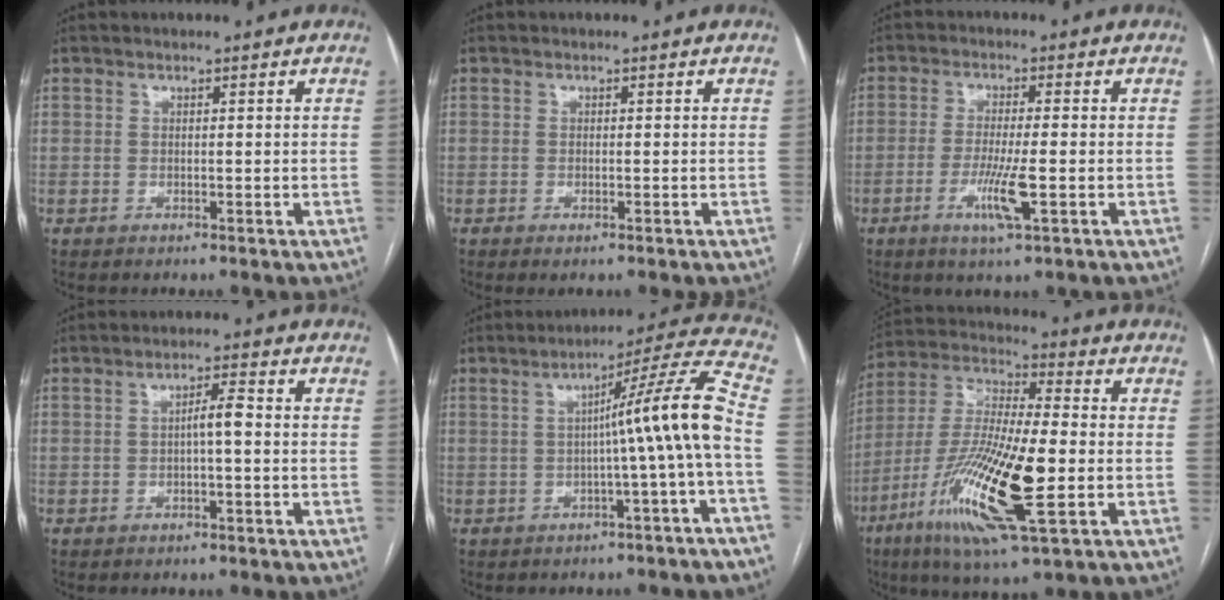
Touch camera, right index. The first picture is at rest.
{"total": 0.8, "force": [-0.5, 0.1, 0.6], "torque": [-0.012, -0.002, -0.006]}
{"total": 6.4, "force": [-2.2, 0.1, 6.0], "torque": [-0.116, -0.014, -0.040]}
{"total": 2.8, "force": [-0.3, 0.3, 2.8], "torque": [-0.046, 0.005, -0.005]}
{"total": 11.1, "force": [-1.4, -2.1, 10.8], "torque": [-0.146, 0.020, -0.021]}
{"total": 18.7, "force": [-6.1, 3.2, 17.4], "torque": [-0.360, -0.021, -0.106]}